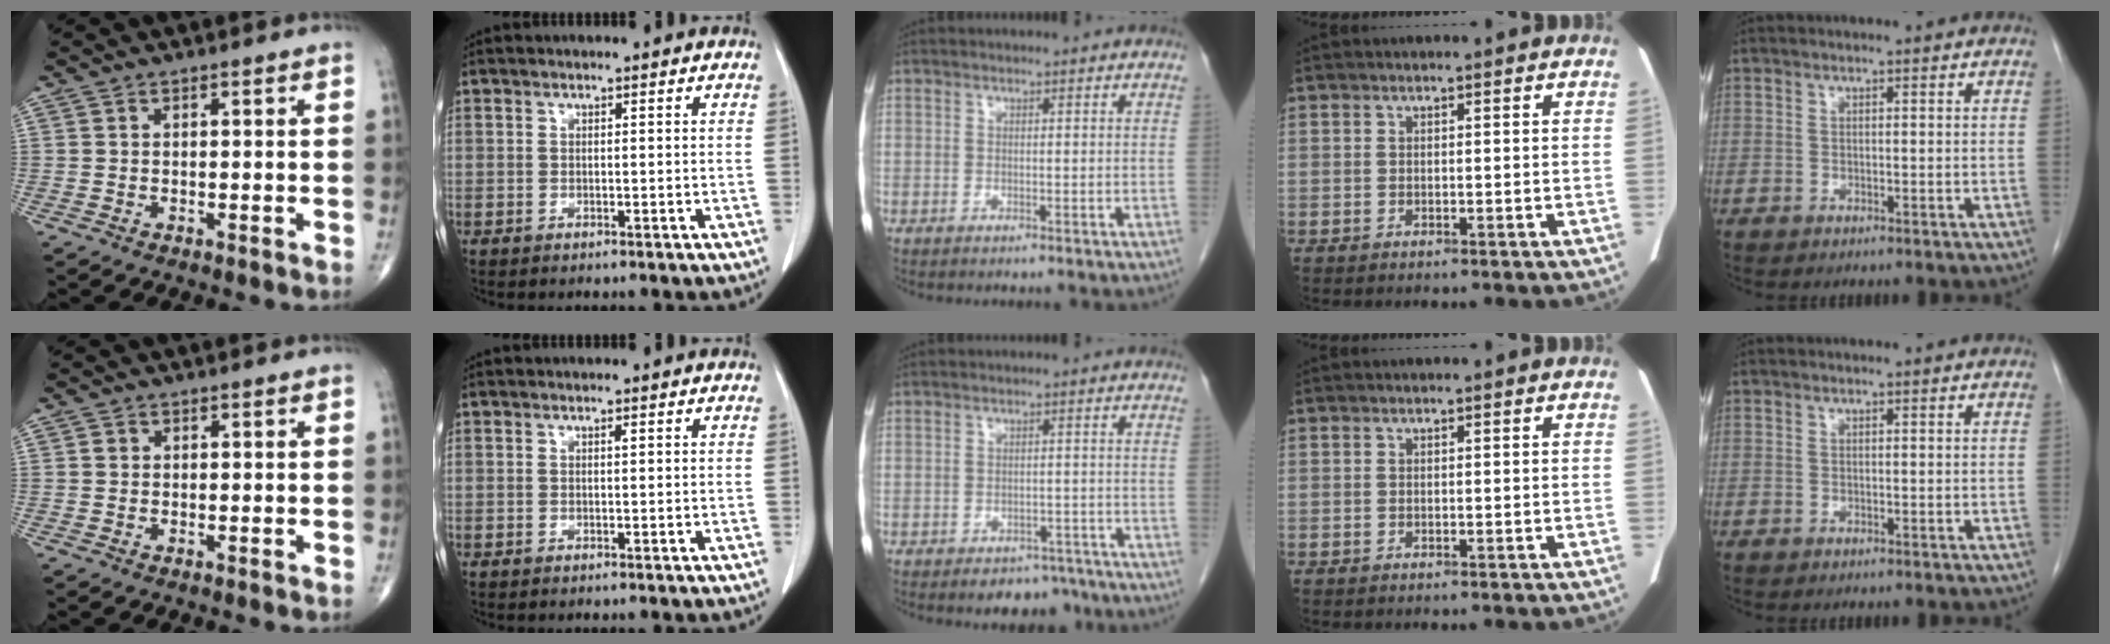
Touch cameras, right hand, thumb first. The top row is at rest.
{"thumb": {"total": 0.8, "force": [0.1, 0.8, 0.2], "torque": [0.000, 0.001, 0.002]}, "middle": {"total": 4.7, "force": [-3.7, 2.5, 1.4], "torque": [-0.007, 0.007, -0.049]}}